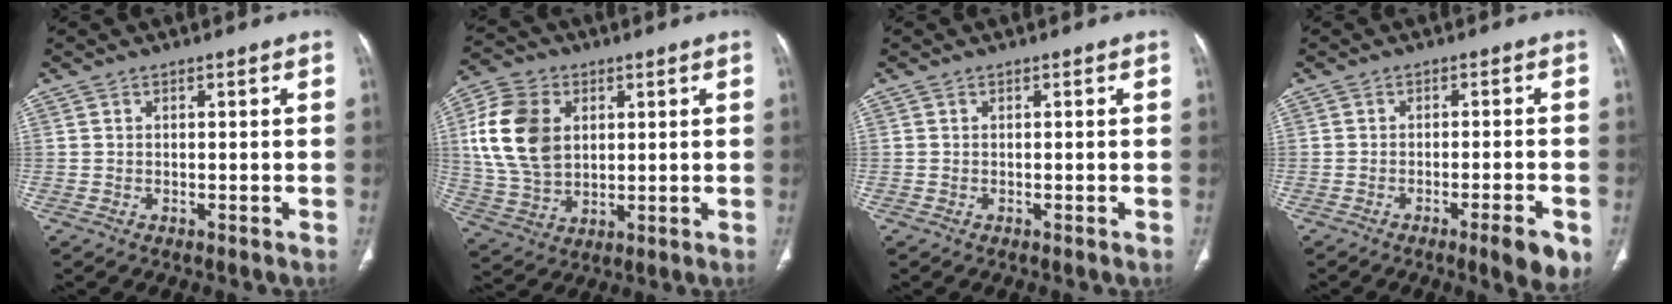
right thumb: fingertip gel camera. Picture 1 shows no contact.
{"total": 14.5, "force": [3.2, 10.3, 9.7], "torque": [-0.177, -0.002, 0.063]}
{"total": 0.0}
{"total": 6.2, "force": [-3.2, 0.9, 5.3], "torque": [-0.068, 0.003, -0.042]}